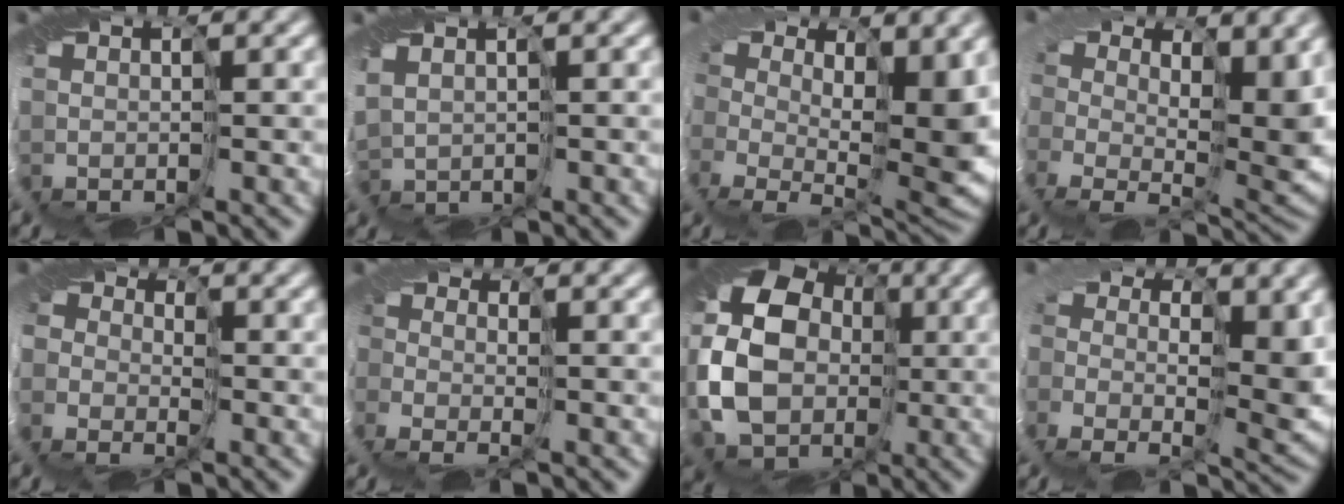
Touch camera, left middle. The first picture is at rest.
{"total": 1.3, "force": [-0.6, 0.7, 0.9], "torque": [-0.015, -0.011, -0.015]}
{"total": 5.6, "force": [0.9, 2.4, 5.0], "torque": [-0.059, -0.033, 0.010]}
{"total": 6.6, "force": [2.3, 3.6, 5.0], "torque": [-0.059, -0.040, 0.042]}
{"total": 4.1, "force": [-0.6, 3.8, 1.3], "torque": [-0.010, -0.009, -0.036]}
{"total": 1.5, "force": [-1.4, -0.2, -0.3], "torque": [0.025, -0.024, -0.035]}
{"total": 12.7, "force": [-1.8, 9.5, 8.2], "torque": [-0.155, -0.016, -0.050]}
{"total": 8.0, "force": [-0.4, 4.7, 6.4], "torque": [-0.083, -0.034, -0.012]}